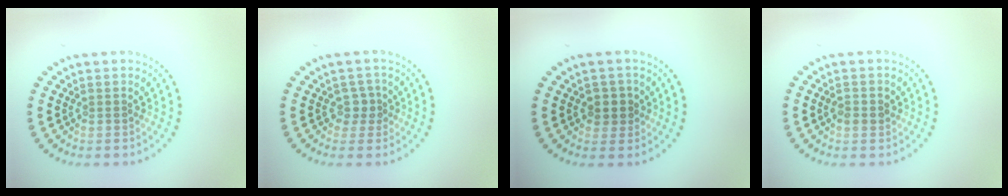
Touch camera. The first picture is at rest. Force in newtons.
{"total": 1.6, "press": 1.2, "slide": 1.0}
{"total": 2.0, "press": 1.8, "slide": 0.8}
{"total": 1.4, "press": 1.4, "slide": 0.3}